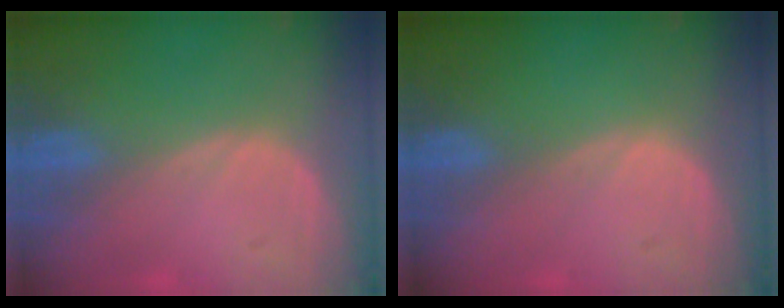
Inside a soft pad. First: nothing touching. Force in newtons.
{"total": 0.0}